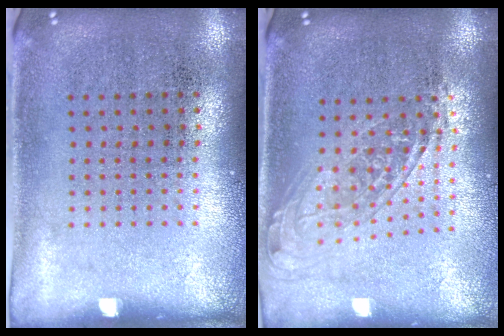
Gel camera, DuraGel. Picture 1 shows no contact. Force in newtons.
{"total": 1.7, "press": 1.4, "slide": 1.0}